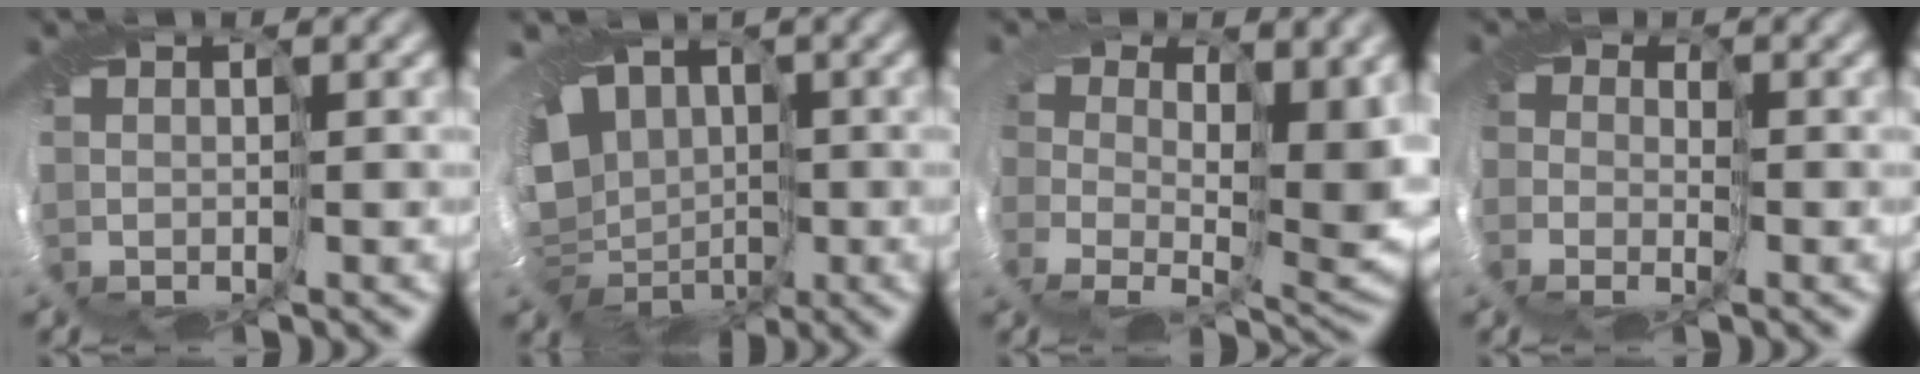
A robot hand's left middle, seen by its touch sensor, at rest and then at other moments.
{"total": 10.0, "force": [-0.5, 7.7, 6.3], "torque": [-0.101, -0.023, -0.010]}
{"total": 6.0, "force": [1.8, 3.4, 4.6], "torque": [-0.057, -0.041, 0.034]}
{"total": 1.6, "force": [-1.0, 1.2, -0.5], "torque": [0.027, -0.016, -0.025]}